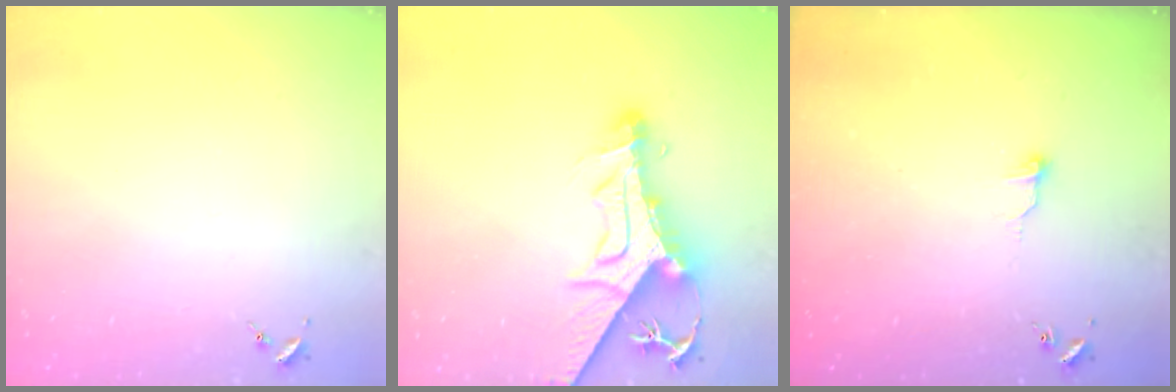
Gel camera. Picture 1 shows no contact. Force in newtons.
{"total": 17.4, "press": 17.3, "slide": 1.7}
{"total": 6.4, "press": 6.4, "slide": 0.5}